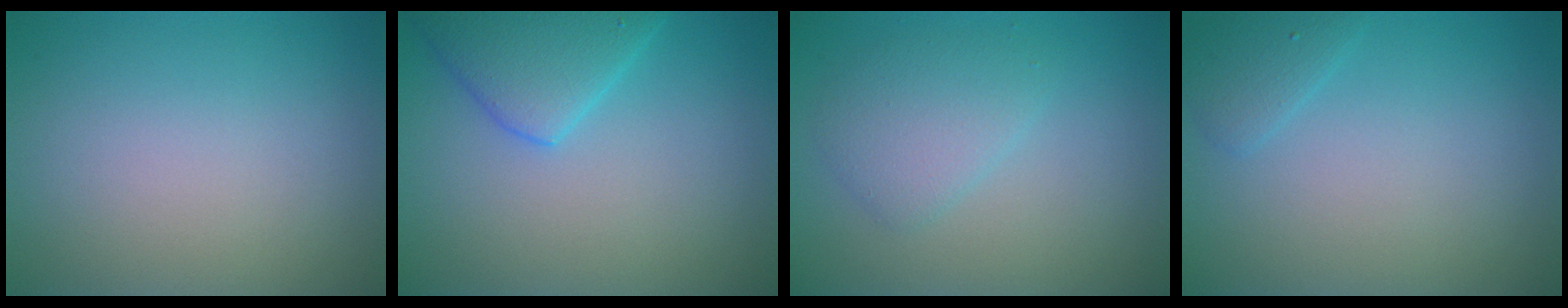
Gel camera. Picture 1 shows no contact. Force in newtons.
{"total": 4.2, "press": 4.2, "slide": 0.2}
{"total": 2.7, "press": 2.7, "slide": 0.2}
{"total": 1.4, "press": 1.4, "slide": 0.1}